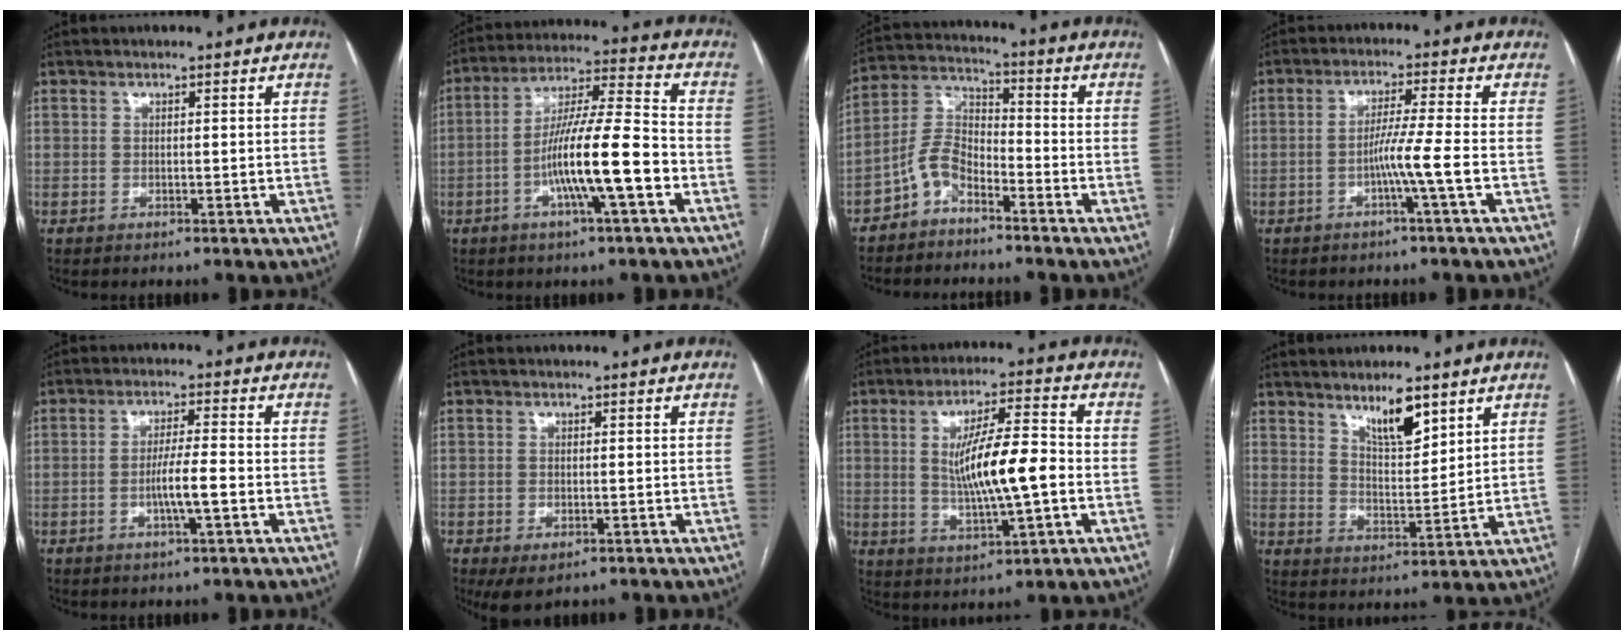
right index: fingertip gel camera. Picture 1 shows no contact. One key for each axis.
{"total": 13.3, "fx": -4.3, "fy": 0.6, "fz": 12.6, "tx": -0.226, "ty": 0.006, "tz": -0.077}
{"total": 6.6, "fx": -4.5, "fy": 3.1, "fz": 3.6, "tx": -0.082, "ty": 0.017, "tz": -0.095}
{"total": 5.1, "fx": -1.8, "fy": -1.5, "fz": 4.5, "tx": -0.082, "ty": 0.000, "tz": -0.034}
{"total": 4.7, "fx": -1.5, "fy": -0.1, "fz": 4.5, "tx": -0.084, "ty": -0.002, "tz": -0.027}
{"total": 3.8, "fx": -2.2, "fy": 2.0, "fz": 2.4, "tx": -0.040, "ty": -0.007, "tz": -0.026}
{"total": 11.4, "fx": -0.5, "fy": 1.6, "fz": 11.3, "tx": -0.200, "ty": 0.005, "tz": -0.007}
{"total": 7.0, "fx": 4.9, "fy": 1.7, "fz": 4.8, "tx": -0.086, "ty": -0.006, "tz": 0.088}